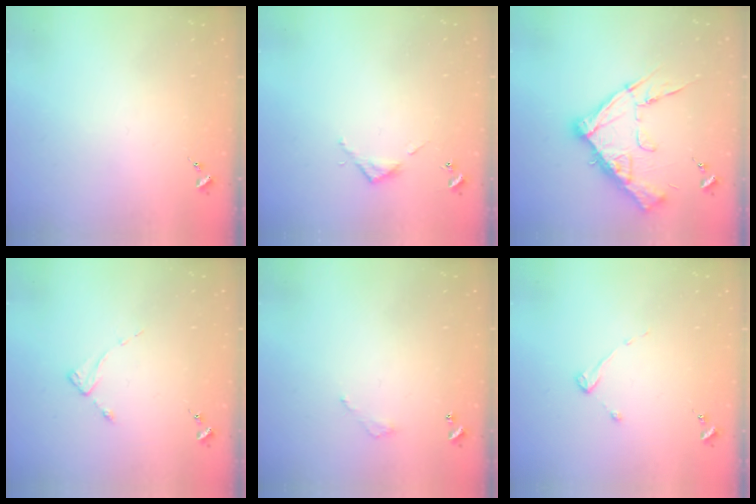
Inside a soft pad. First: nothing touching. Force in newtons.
{"total": 3.2, "press": 3.2, "slide": 0.2}
{"total": 15.4, "press": 15.4, "slide": 0.4}
{"total": 2.1, "press": 2.0, "slide": 0.4}
{"total": 3.1, "press": 3.0, "slide": 0.3}
{"total": 2.6, "press": 2.5, "slide": 0.4}